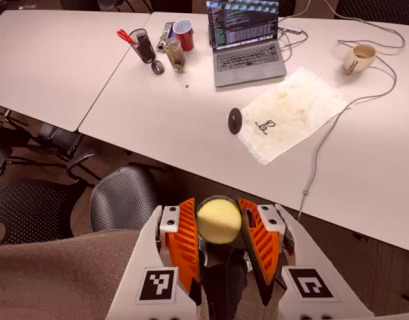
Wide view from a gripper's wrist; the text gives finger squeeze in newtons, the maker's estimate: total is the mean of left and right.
{"total": 8.4, "left": 8.1, "right": 8.7}